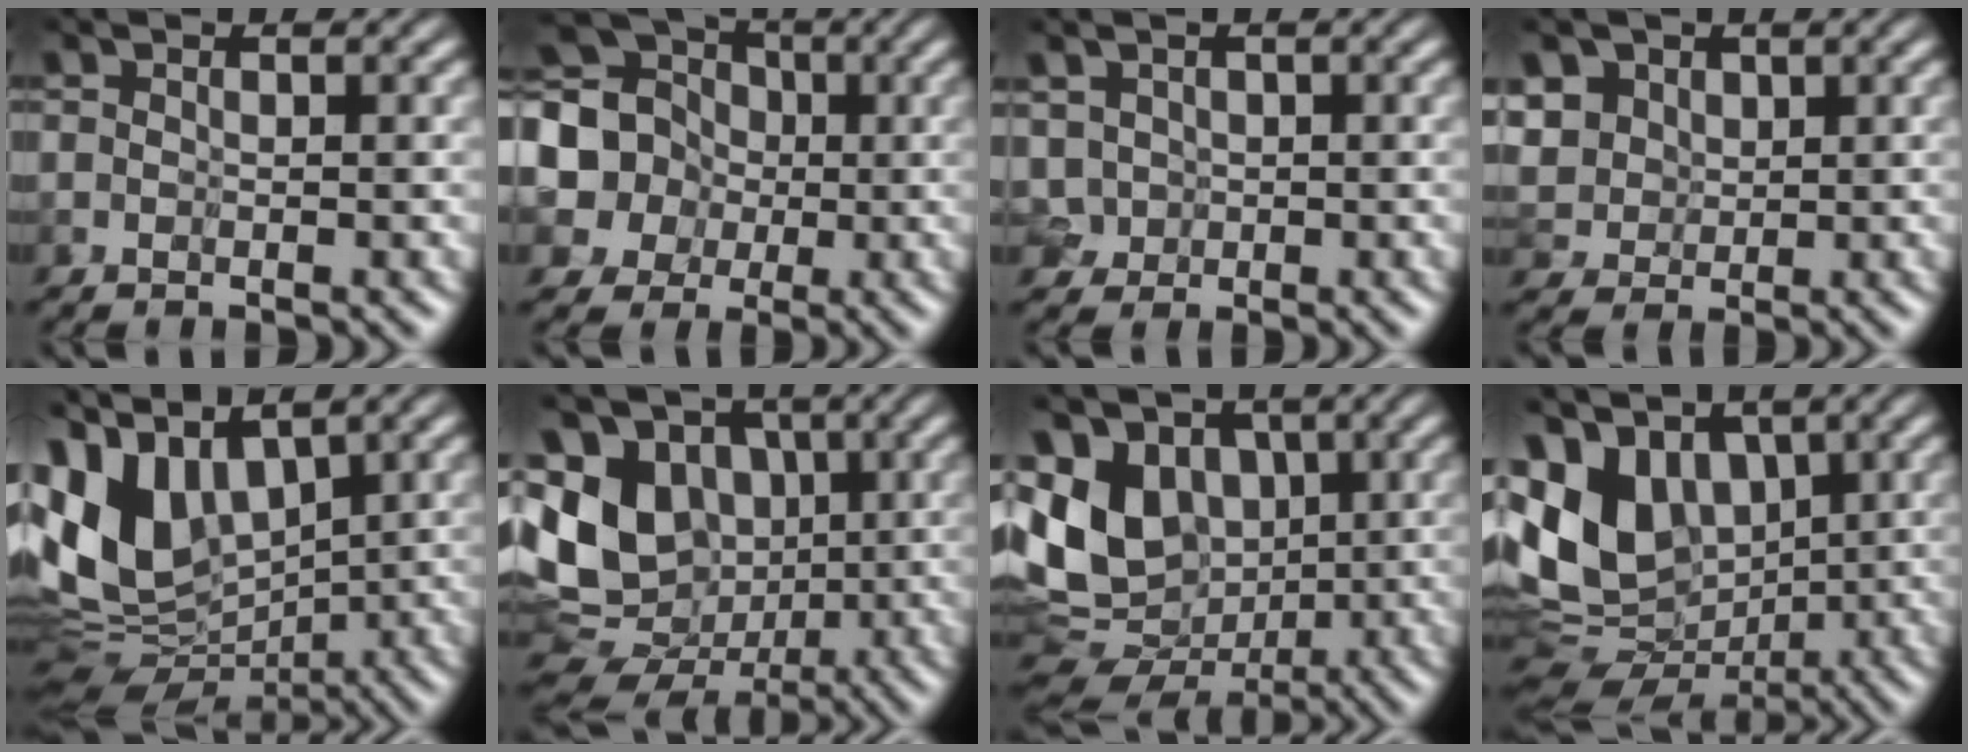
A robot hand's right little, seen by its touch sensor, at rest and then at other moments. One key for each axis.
{"total": 11.0, "fx": 0.7, "fy": 10.1, "fz": 4.3, "tx": -0.148, "ty": 0.007, "tz": -0.024}
{"total": 2.7, "fx": 0.7, "fy": 2.4, "fz": 1.2, "tx": -0.032, "ty": 0.012, "tz": -0.009}
{"total": 6.3, "fx": 3.6, "fy": 4.2, "fz": 3.0, "tx": -0.059, "ty": 0.020, "tz": 0.035}
{"total": 6.7, "fx": 2.6, "fy": 3.8, "fz": 4.8, "tx": -0.132, "ty": -0.013, "tz": 0.042}
{"total": 9.9, "fx": 0.6, "fy": 8.6, "fz": 4.9, "tx": -0.132, "ty": 0.001, "tz": 0.000}
{"total": 8.0, "fx": 1.0, "fy": 6.2, "fz": 4.9, "tx": -0.107, "ty": -0.008, "tz": 0.028}
{"total": 7.1, "fx": 1.7, "fy": 4.9, "fz": 4.8, "tx": -0.125, "ty": -0.017, "tz": 0.027}